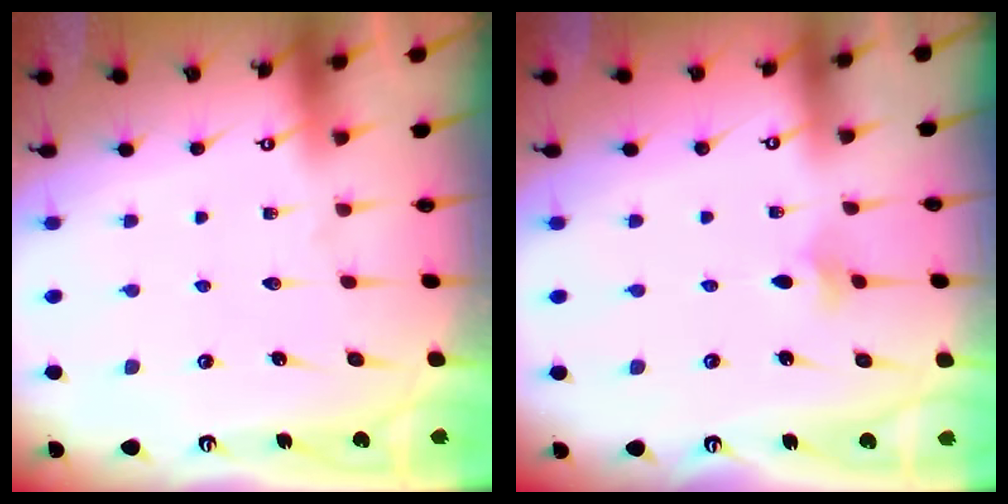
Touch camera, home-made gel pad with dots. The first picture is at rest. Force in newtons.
{"total": 3.1, "press": 3.0, "slide": 0.7}